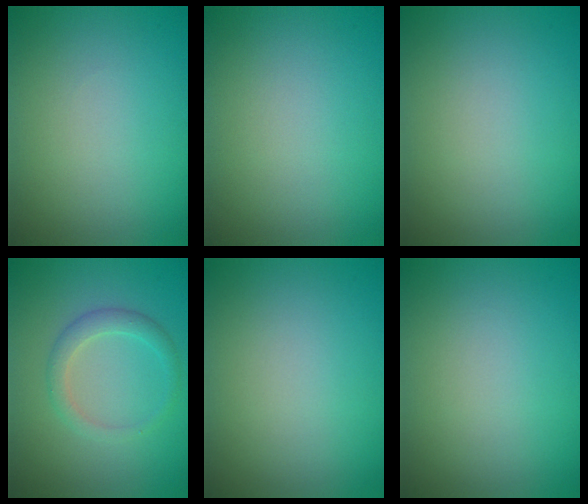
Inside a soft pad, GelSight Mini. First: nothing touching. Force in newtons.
{"total": 0.0}
{"total": 0.0}
{"total": 2.2, "press": 2.2, "slide": 0.1}
{"total": 0.0}
{"total": 0.0}